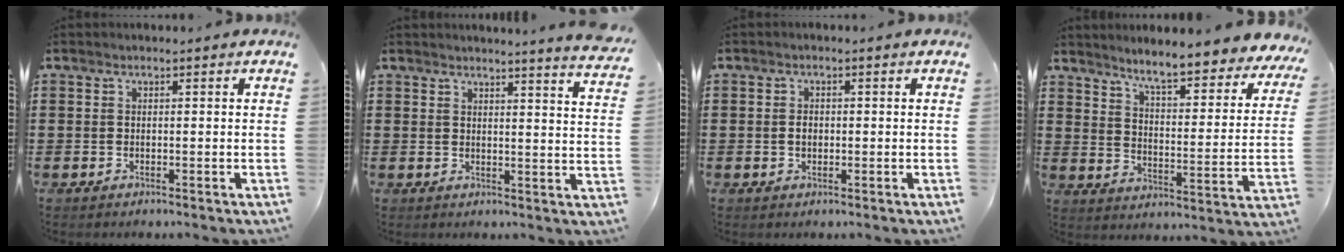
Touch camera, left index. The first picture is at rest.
{"total": 3.5, "force": [3.2, -1.1, 0.8], "torque": [-0.020, -0.026, 0.053]}
{"total": 1.6, "force": [-0.1, 1.0, 1.2], "torque": [-0.026, 0.006, -0.003]}
{"total": 6.3, "force": [5.7, -0.5, 2.7], "torque": [-0.070, -0.051, 0.088]}